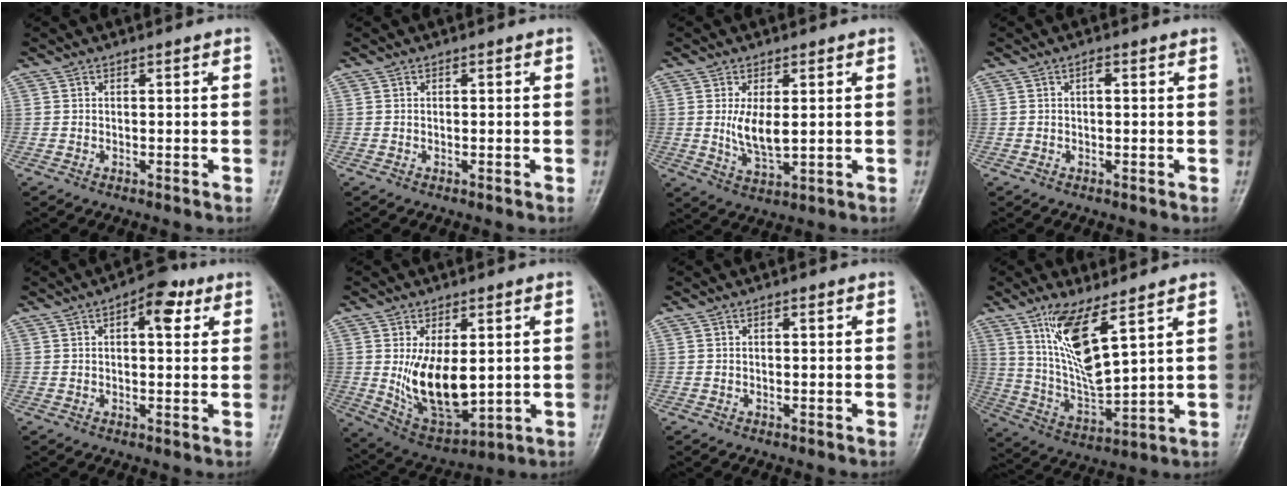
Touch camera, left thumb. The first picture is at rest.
{"total": 0.0}
{"total": 6.3, "force": [0.6, 2.7, 5.6], "torque": [-0.101, -0.016, 0.018]}
{"total": 1.1, "force": [0.3, 0.4, 0.9], "torque": [-0.014, 0.003, 0.000]}
{"total": 6.5, "force": [2.7, 3.0, 5.1], "torque": [-0.051, 0.001, 0.030]}
{"total": 13.6, "force": [0.7, 7.1, 11.5], "torque": [-0.175, -0.022, 0.034]}
{"total": 0.6, "force": [0.2, 0.2, 0.5], "torque": [-0.009, 0.000, 0.003]}
{"total": 12.3, "force": [6.7, 2.9, 10.0], "torque": [-0.188, -0.046, 0.144]}